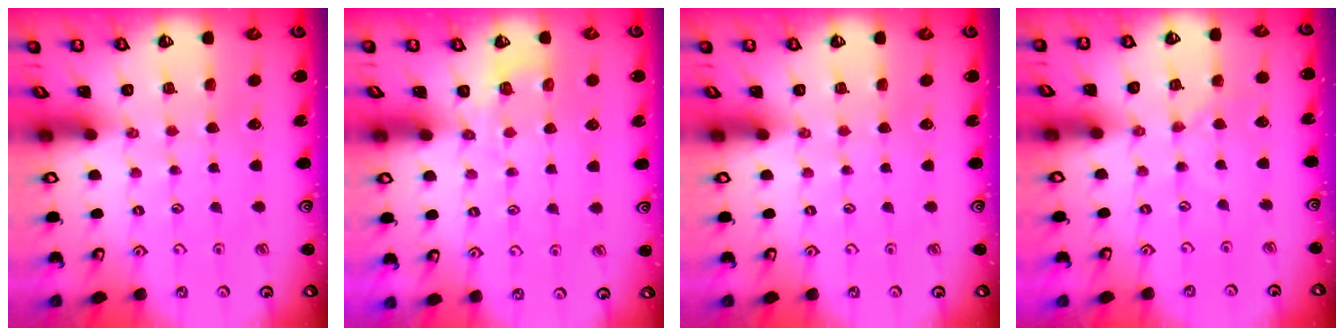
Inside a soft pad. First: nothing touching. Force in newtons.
{"total": 2.3, "press": 1.7, "slide": 1.6}
{"total": 0.0}
{"total": 0.0}